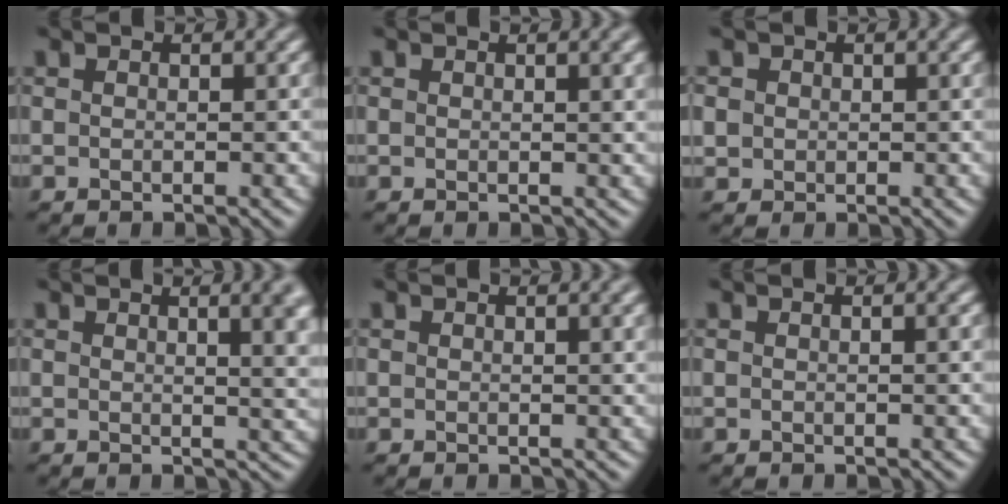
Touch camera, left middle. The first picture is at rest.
{"total": 2.8, "force": [1.2, 0.9, 2.3], "torque": [-0.021, 0.005, 0.018]}
{"total": 1.6, "force": [0.4, 1.4, 0.4], "torque": [-0.007, -0.001, 0.009]}
{"total": 7.0, "force": [2.6, 3.0, 5.8], "torque": [-0.017, 0.017, 0.031]}
{"total": 2.4, "force": [1.1, 0.8, 2.0], "torque": [-0.019, 0.005, 0.016]}
{"total": 1.1, "force": [0.3, 0.3, 1.0], "torque": [-0.011, 0.003, 0.003]}